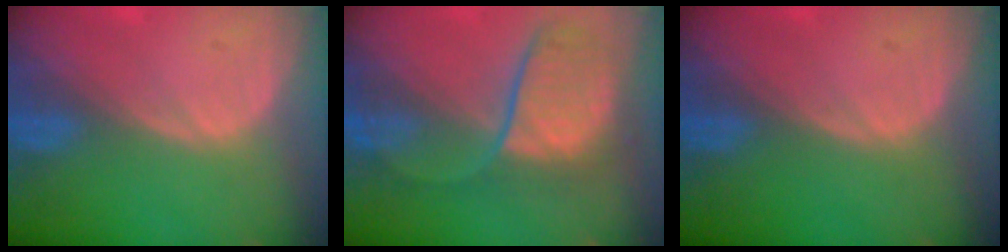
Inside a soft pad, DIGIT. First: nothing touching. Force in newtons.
{"total": 9.1, "press": 8.7, "slide": 2.7}
{"total": 0.0}